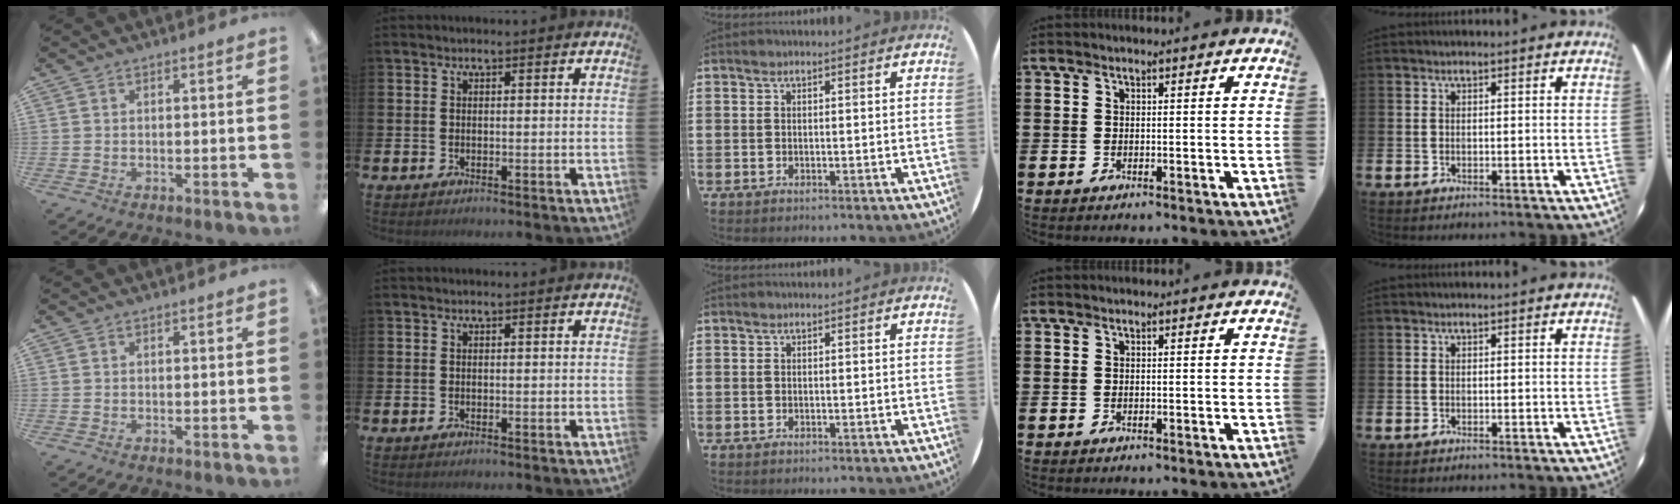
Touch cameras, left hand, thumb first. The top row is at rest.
{}